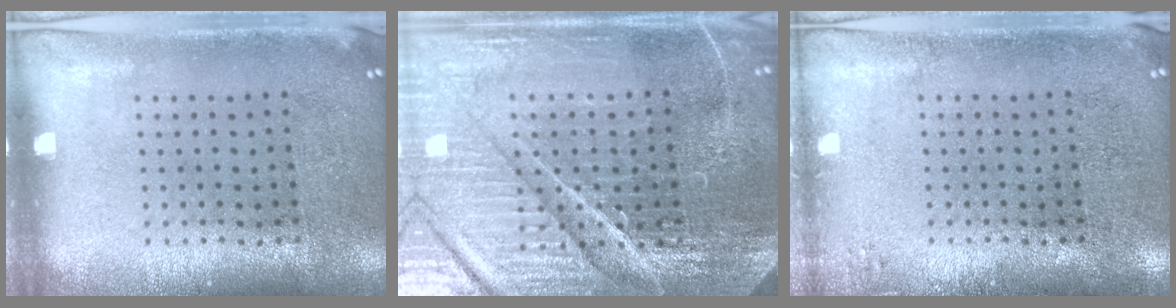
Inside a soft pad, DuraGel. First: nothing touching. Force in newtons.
{"total": 6.1, "press": 5.5, "slide": 2.7}
{"total": 1.0, "press": 1.0, "slide": 0.2}